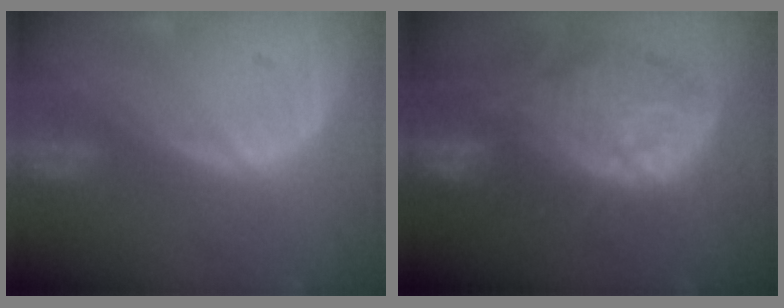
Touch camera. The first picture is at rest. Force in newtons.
{"total": 12.8, "press": 11.3, "slide": 5.8}